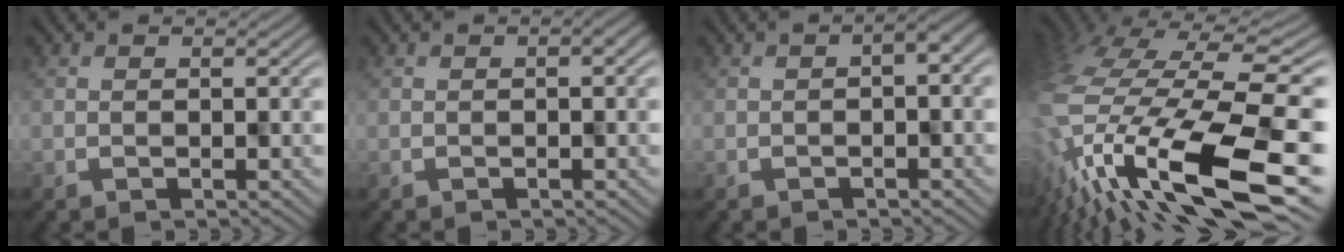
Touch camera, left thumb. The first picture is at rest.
{"total": 1.3, "force": [-0.4, 0.3, 1.2], "torque": [-0.020, 0.000, -0.005]}
{"total": 2.2, "force": [-0.2, 0.6, 2.1], "torque": [-0.034, 0.001, -0.004]}
{"total": 16.9, "force": [-4.9, 7.1, 14.6], "torque": [-0.326, -0.029, -0.071]}